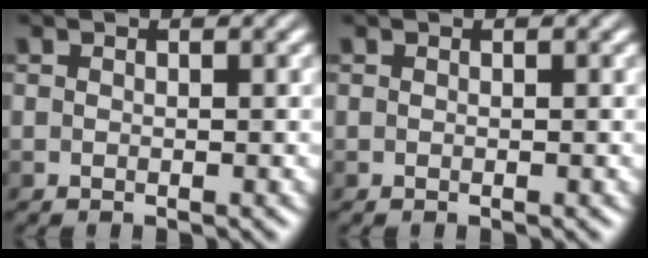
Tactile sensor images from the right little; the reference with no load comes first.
{"total": 0.0}